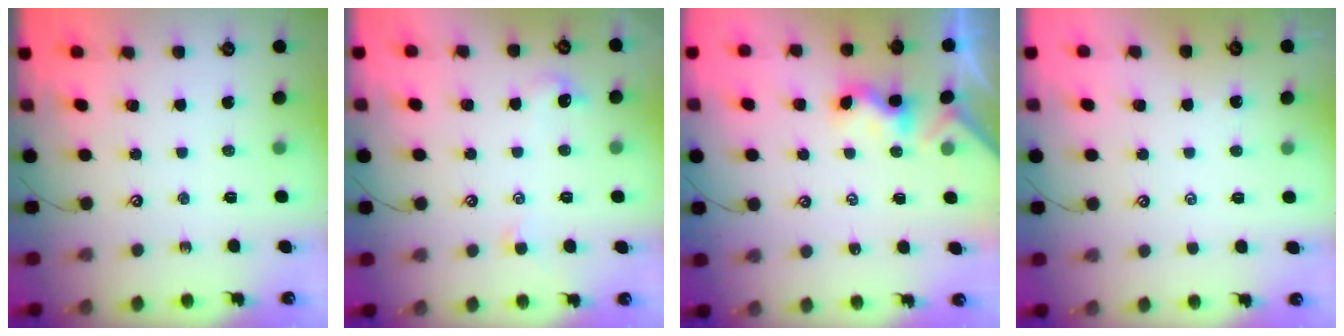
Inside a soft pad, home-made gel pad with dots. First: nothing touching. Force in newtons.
{"total": 1.7, "press": 1.6, "slide": 0.6}
{"total": 2.2, "press": 2.2, "slide": 0.3}
{"total": 3.5, "press": 3.5, "slide": 0.0}